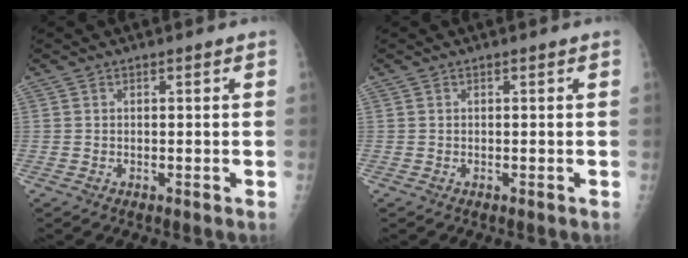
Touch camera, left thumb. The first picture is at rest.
{"total": 0.0}